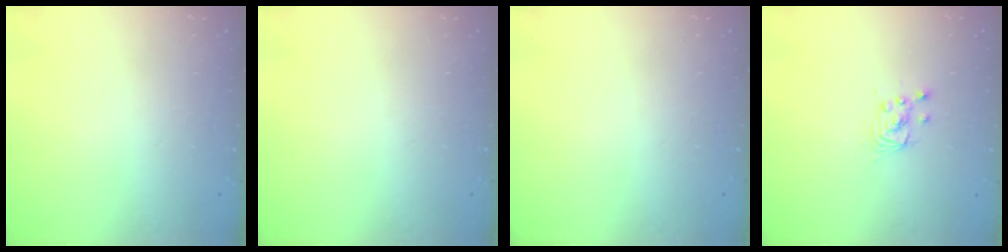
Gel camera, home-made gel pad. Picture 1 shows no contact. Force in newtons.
{"total": 0.0}
{"total": 0.0}
{"total": 2.9, "press": 2.9, "slide": 0.1}